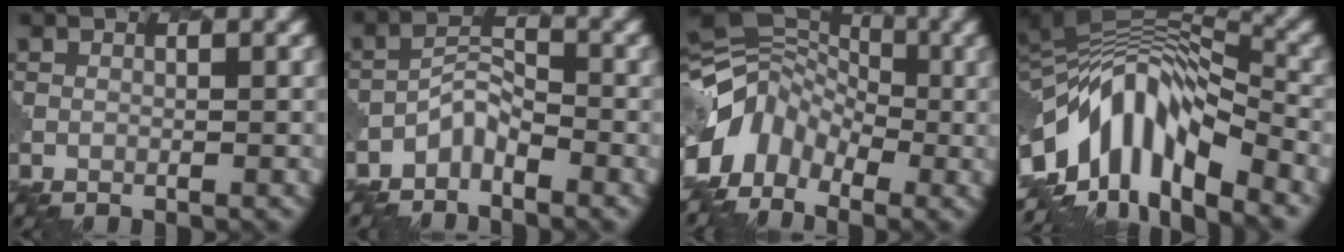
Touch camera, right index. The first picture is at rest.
{"total": 2.3, "force": [-1.9, 0.9, 1.0], "torque": [-0.019, 0.010, -0.041]}
{"total": 7.8, "force": [-3.4, 5.9, 3.9], "torque": [-0.074, -0.005, -0.082]}
{"total": 12.2, "force": [-4.7, 6.1, 9.5], "torque": [-0.164, 0.017, -0.087]}